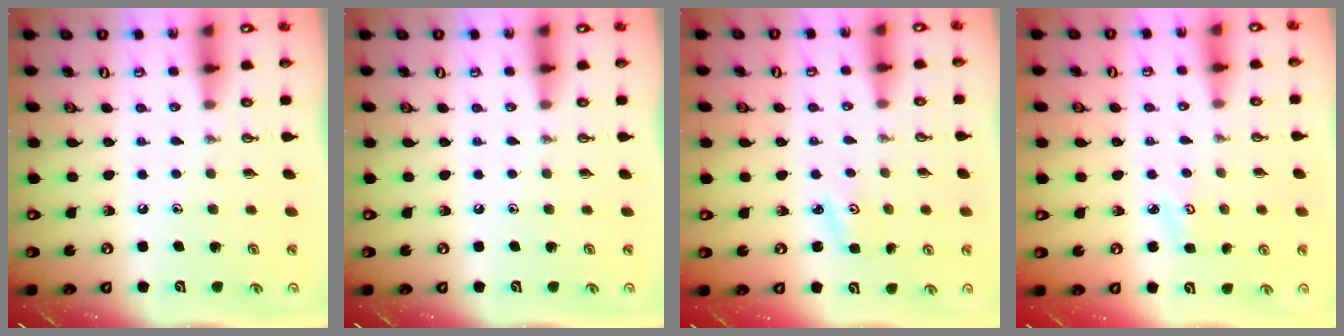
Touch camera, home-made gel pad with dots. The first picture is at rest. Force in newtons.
{"total": 0.0}
{"total": 2.7, "press": 2.6, "slide": 0.4}
{"total": 2.9, "press": 2.9, "slide": 0.4}